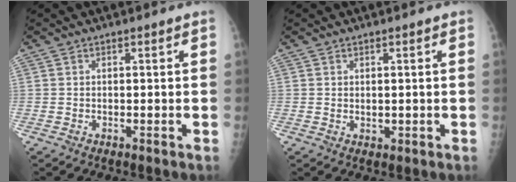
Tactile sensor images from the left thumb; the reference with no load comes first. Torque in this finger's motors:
{"motor_torque": [-0.32, -0.08, -0.19, -0.08, 0.03]}